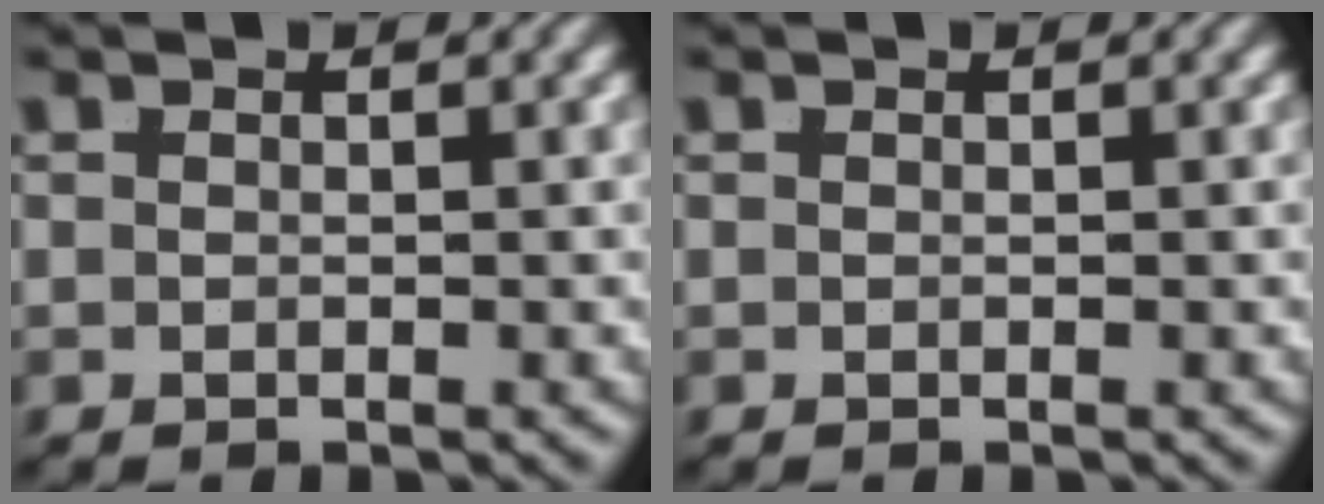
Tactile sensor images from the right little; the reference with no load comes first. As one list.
[{"total": 0.0}]